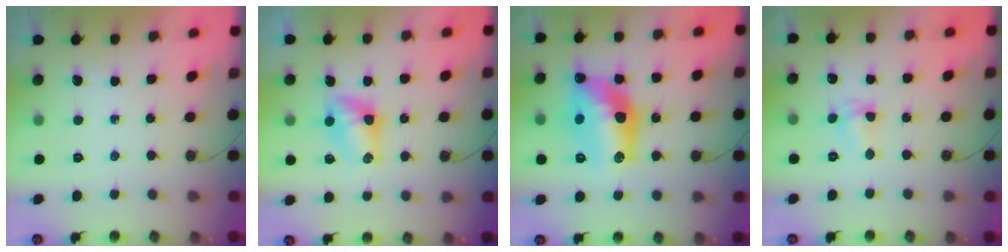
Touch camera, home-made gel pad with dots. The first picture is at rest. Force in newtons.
{"total": 7.8, "press": 6.6, "slide": 4.2}
{"total": 16.3, "press": 16.2, "slide": 1.5}
{"total": 2.6, "press": 2.6, "slide": 0.6}